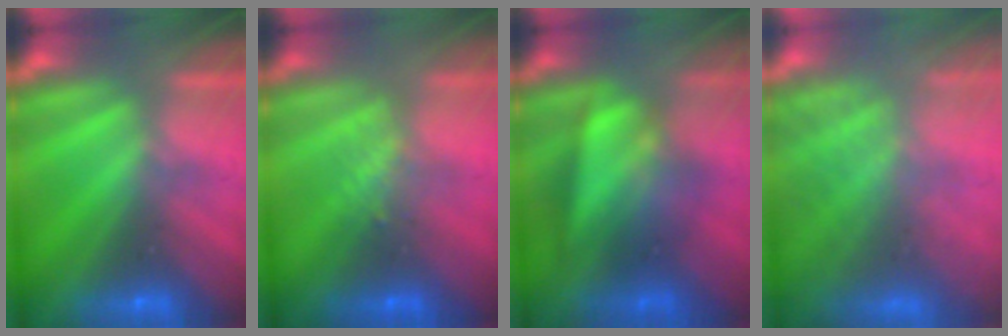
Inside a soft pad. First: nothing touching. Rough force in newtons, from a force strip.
{"total": 2.4}
{"total": 3.6}
{"total": 6.1}